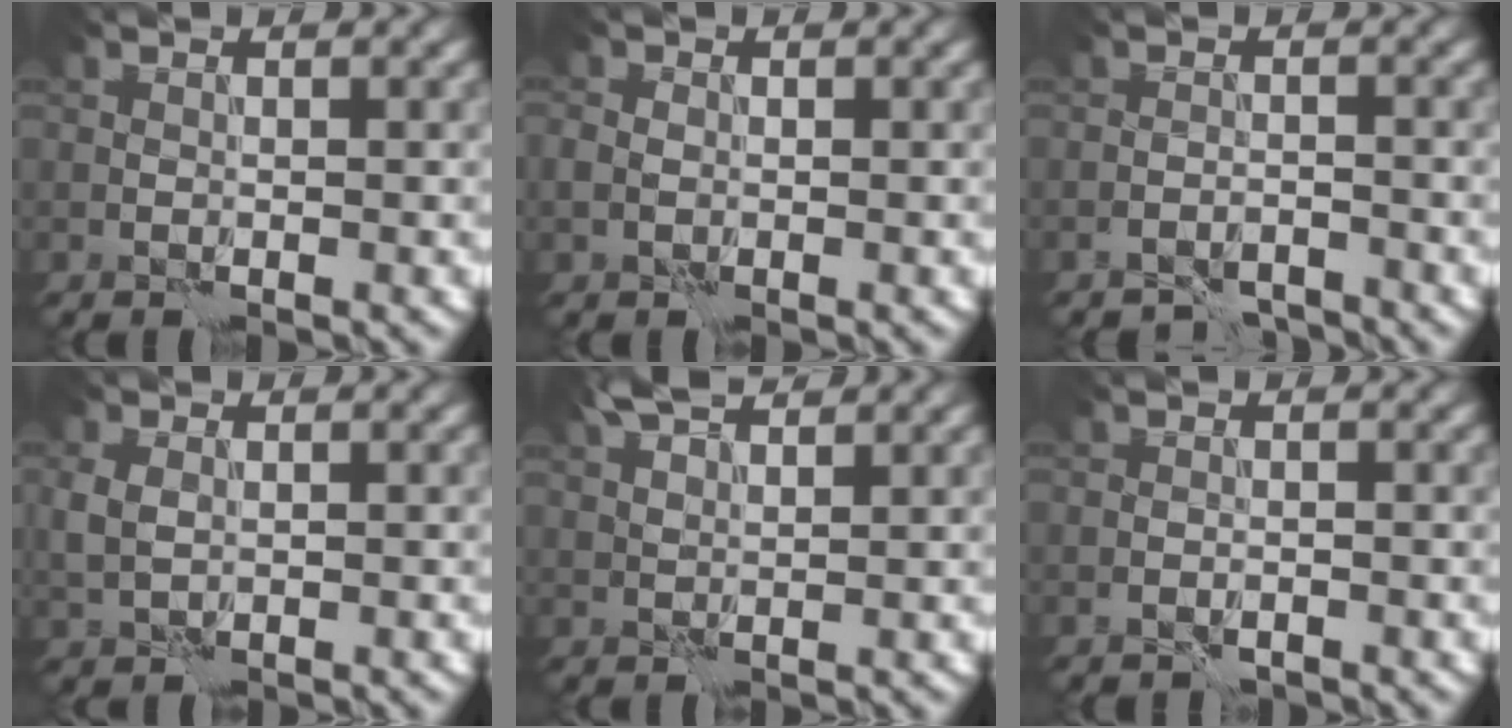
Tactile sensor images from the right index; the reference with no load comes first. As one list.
[{"total": 0.8, "force": [-0.3, 0.7, 0.3], "torque": [-0.005, -0.002, -0.009]}, {"total": 2.4, "force": [-2.4, 0.2, -0.1], "torque": [0.010, 0.002, -0.044]}, {"total": 1.7, "force": [0.2, 1.4, 1.1], "torque": [-0.027, -0.005, 0.006]}, {"total": 3.5, "force": [2.9, 0.5, 1.8], "torque": [-0.046, 0.008, 0.054]}, {"total": 0.8, "force": [-0.8, 0.3, 0.1], "torque": [-0.002, 0.002, -0.016]}]